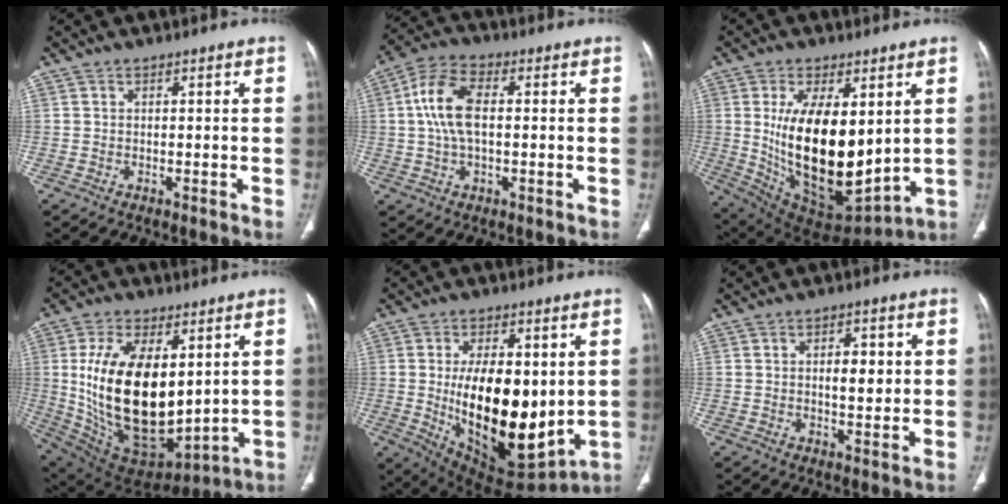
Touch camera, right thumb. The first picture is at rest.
{"total": 9.6, "force": [0.6, 4.9, 8.2], "torque": [-0.172, 0.020, 0.010]}
{"total": 22.7, "force": [2.2, 10.9, 19.8], "torque": [-0.325, -0.043, 0.063]}
{"total": 25.0, "force": [2.6, 13.3, 21.0], "torque": [-0.368, -0.038, 0.070]}
{"total": 22.8, "force": [-0.3, 11.2, 19.9], "torque": [-0.301, -0.038, 0.023]}
{"total": 5.0, "force": [0.7, 2.5, 4.2], "torque": [-0.049, -0.002, 0.012]}